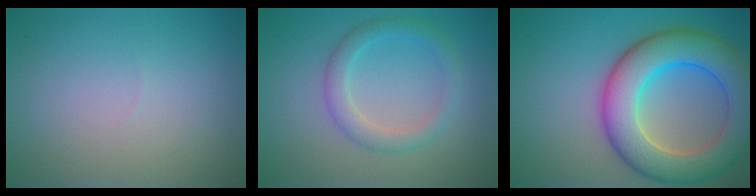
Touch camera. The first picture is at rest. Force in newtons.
{"total": 2.7, "press": 2.7, "slide": 0.1}
{"total": 10.1, "press": 10.1, "slide": 0.3}